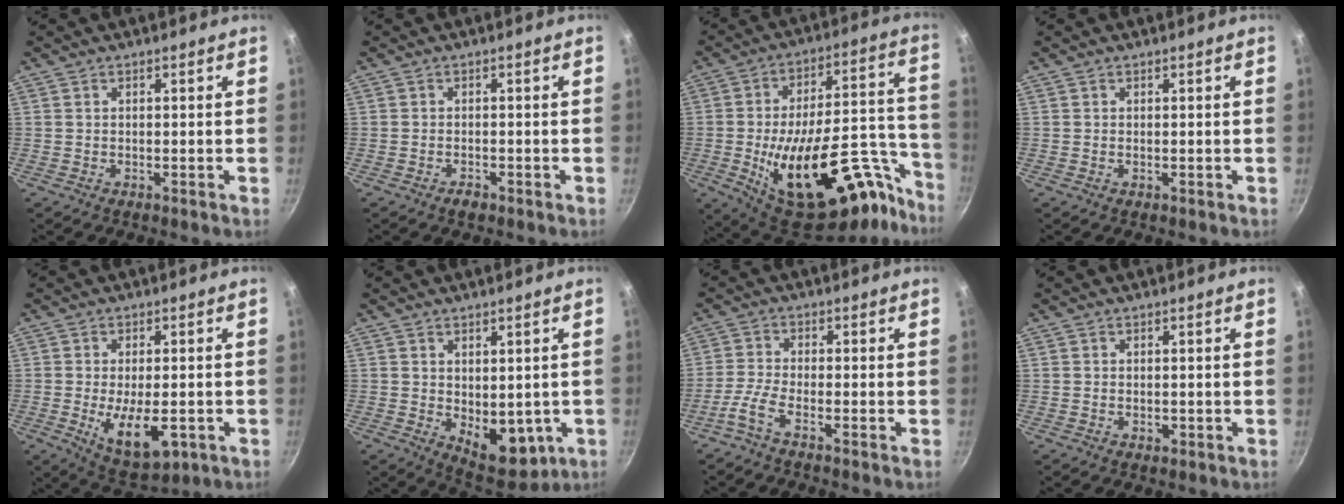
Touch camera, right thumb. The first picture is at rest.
{"total": 1.5, "force": [-1.1, 0.7, 0.8], "torque": [-0.015, 0.011, -0.016]}
{"total": 32.4, "force": [-14.8, 14.6, 24.9], "torque": [-0.299, 0.083, -0.210]}
{"total": 0.0}
{"total": 10.5, "force": [-2.7, 4.9, 8.9], "torque": [-0.123, -0.004, -0.028]}
{"total": 9.7, "force": [-0.9, 6.1, 7.5], "torque": [-0.073, -0.018, 0.007]}
{"total": 3.6, "force": [-2.5, 0.5, 2.6], "torque": [-0.078, 0.014, -0.061]}
{"total": 1.0, "force": [-0.2, 0.7, 0.7], "torque": [-0.009, 0.000, -0.003]}